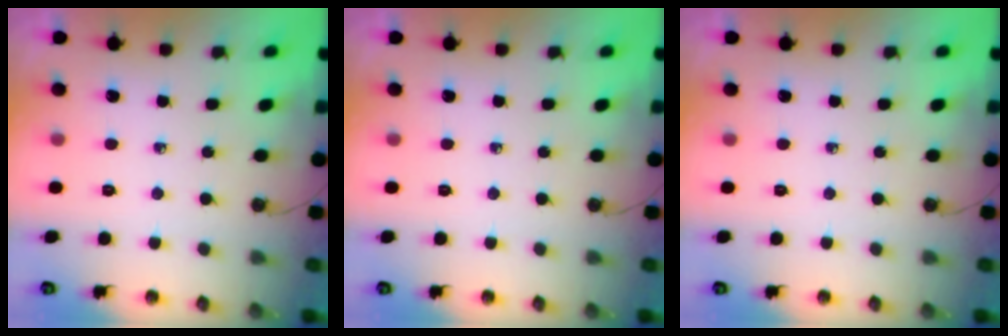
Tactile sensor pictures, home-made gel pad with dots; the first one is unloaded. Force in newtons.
{"total": 0.0}
{"total": 0.0}